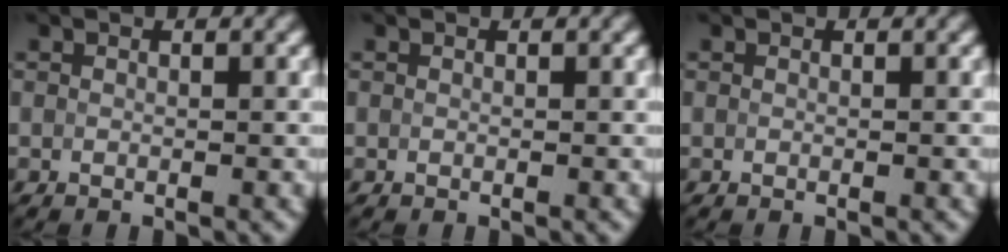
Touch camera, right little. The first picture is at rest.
{"total": 0.0}
{"total": 0.0}